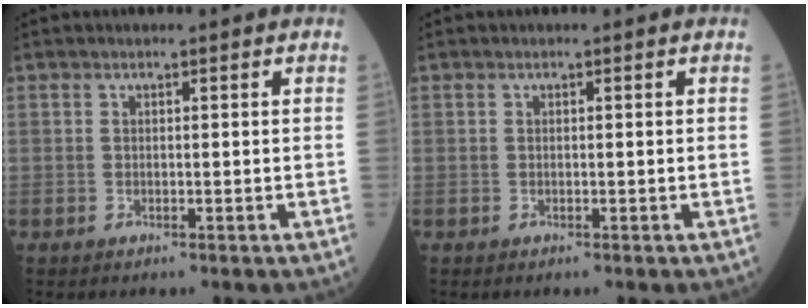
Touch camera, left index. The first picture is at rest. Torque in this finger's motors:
{"motor_torque": [0.00, 0.00, 0.00, 0.00]}